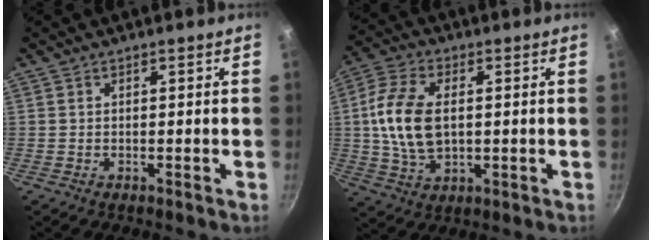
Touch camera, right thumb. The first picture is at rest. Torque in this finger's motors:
{"motor_torque": [-0.46, 1.19, 1.38, 0.02, 0.17]}